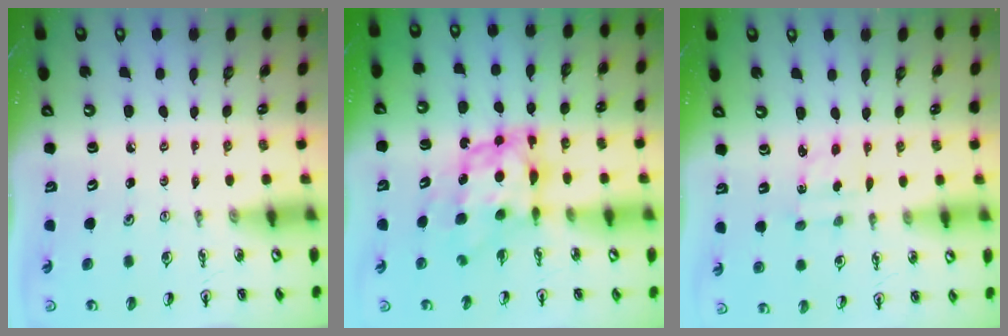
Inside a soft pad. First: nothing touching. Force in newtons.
{"total": 8.9, "press": 8.8, "slide": 1.0}
{"total": 2.1, "press": 2.0, "slide": 0.6}